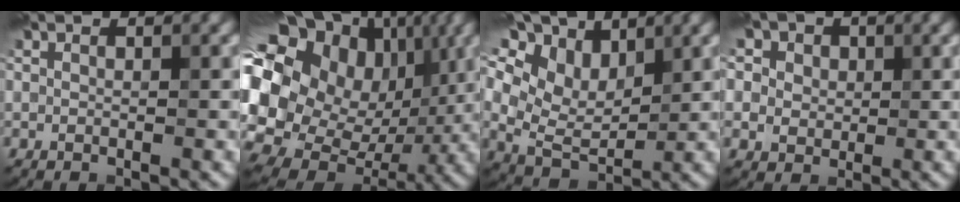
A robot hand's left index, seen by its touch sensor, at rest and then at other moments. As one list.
[{"total": 18.8, "force": [2.4, 15.5, 10.3], "torque": [-0.221, 0.018, 0.054]}, {"total": 15.5, "force": [8.7, 8.8, 9.5], "torque": [-0.183, 0.061, 0.122]}, {"total": 11.8, "force": [5.6, 8.7, 5.5], "torque": [-0.130, 0.044, 0.063]}]